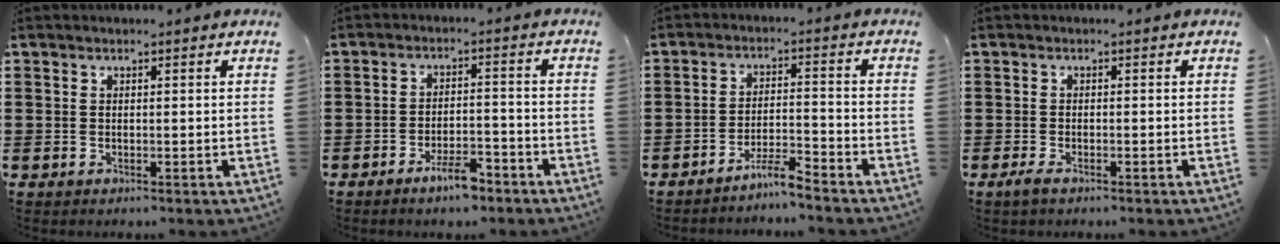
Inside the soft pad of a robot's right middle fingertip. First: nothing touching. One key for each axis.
{"total": 4.6, "fx": -3.6, "fy": 1.2, "fz": 2.6, "tx": -0.049, "ty": 0.010, "tz": -0.070}
{"total": 4.2, "fx": -3.9, "fy": 0.1, "fz": 1.7, "tx": -0.045, "ty": -0.001, "tz": -0.080}
{"total": 1.3, "fx": -0.9, "fy": 0.4, "fz": 0.9, "tx": -0.025, "ty": -0.003, "tz": -0.020}